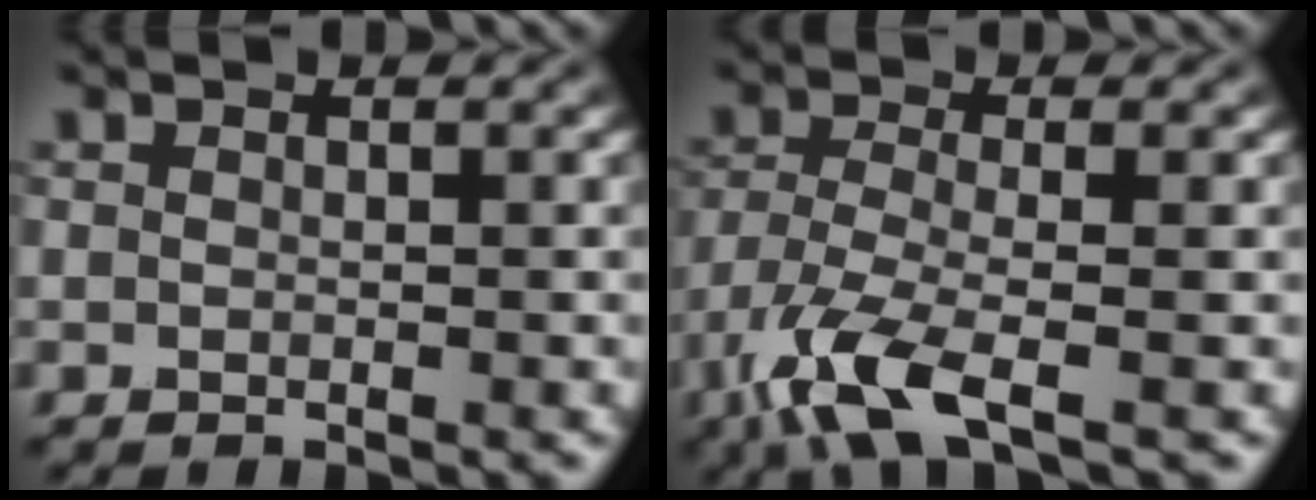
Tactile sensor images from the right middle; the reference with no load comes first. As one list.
[{"total": 6.2, "force": [-3.7, 1.8, 4.7], "torque": [-0.106, -0.012, -0.082]}]